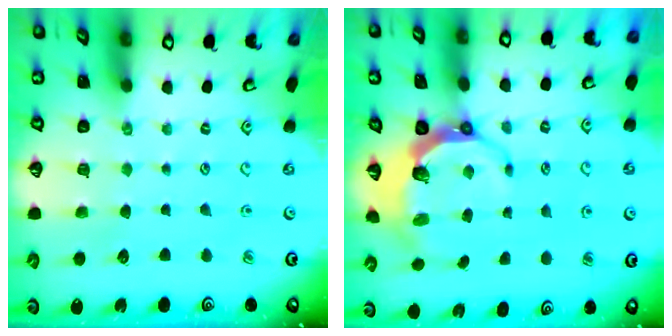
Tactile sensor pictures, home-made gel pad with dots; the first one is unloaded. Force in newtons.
{"total": 8.4, "press": 7.2, "slide": 4.3}